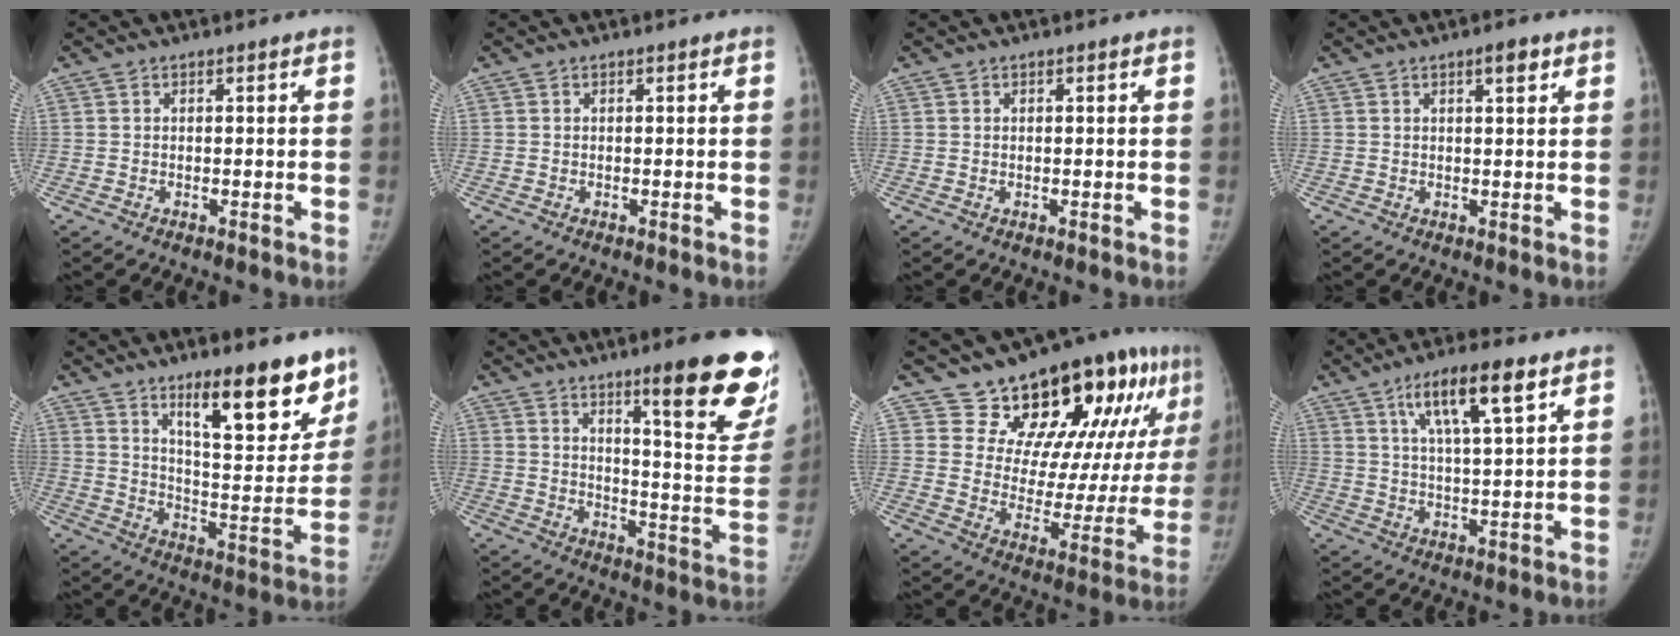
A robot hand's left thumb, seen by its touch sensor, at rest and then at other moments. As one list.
[{"total": 0.0}, {"total": 0.0}, {"total": 2.8, "force": [1.5, 0.8, 2.2], "torque": [-0.027, -0.006, 0.022]}, {"total": 19.0, "force": [12.4, 5.5, 13.2], "torque": [-0.135, -0.088, 0.192]}, {"total": 20.7, "force": [12.8, 3.3, 16.0], "torque": [-0.169, -0.083, 0.183]}, {"total": 21.3, "force": [13.4, 9.2, 13.7], "torque": [-0.136, -0.074, 0.192]}, {"total": 11.4, "force": [6.0, 2.3, 9.4], "torque": [-0.159, -0.018, 0.105]}]